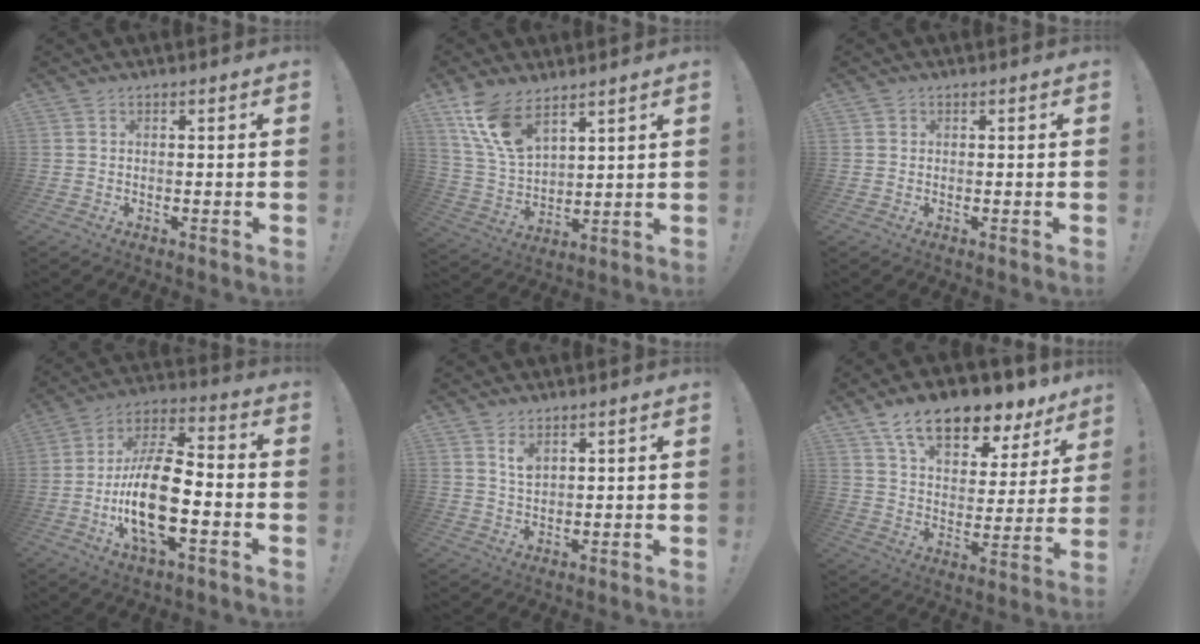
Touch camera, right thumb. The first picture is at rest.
{"total": 13.1, "force": [9.0, 6.3, 7.1], "torque": [-0.155, -0.042, 0.174]}
{"total": 1.0, "force": [0.6, 0.8, 0.0], "torque": [0.000, 0.001, 0.012]}
{"total": 18.6, "force": [-4.6, 8.0, 16.1], "torque": [-0.303, 0.015, -0.078]}
{"total": 4.4, "force": [2.9, 2.6, 2.0], "torque": [-0.033, -0.016, 0.051]}
{"total": 15.3, "force": [11.0, 6.6, 8.3], "torque": [-0.135, -0.079, 0.191]}